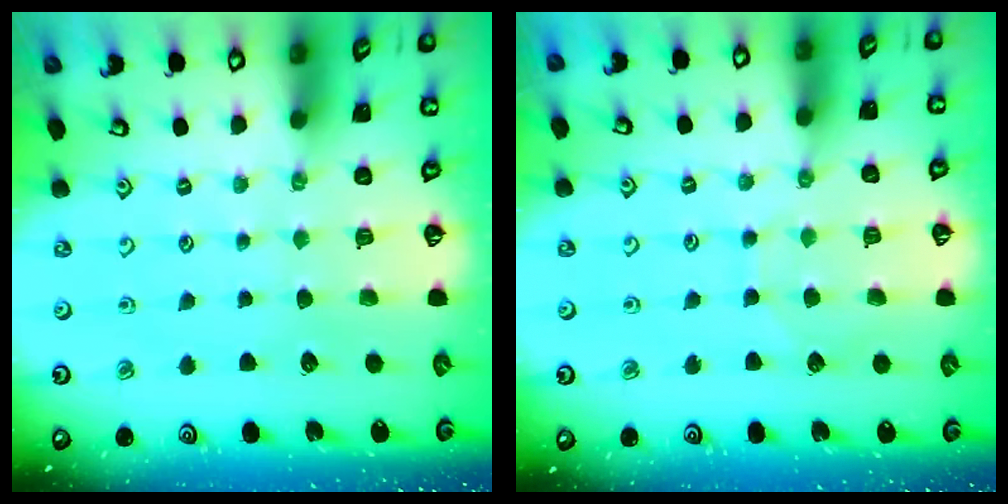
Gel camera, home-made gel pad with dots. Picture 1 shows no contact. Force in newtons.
{"total": 4.7, "press": 4.6, "slide": 0.6}